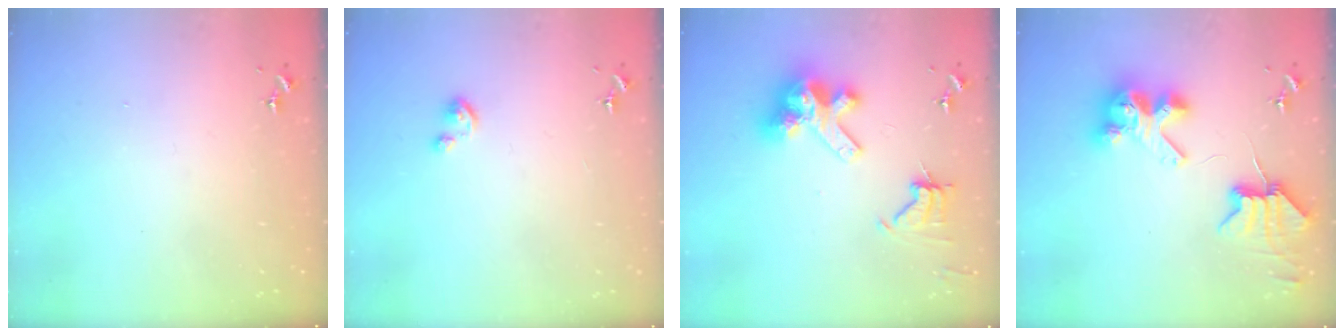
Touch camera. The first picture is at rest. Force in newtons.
{"total": 2.4, "press": 2.4, "slide": 0.2}
{"total": 14.8, "press": 14.7, "slide": 1.8}
{"total": 8.5, "press": 8.4, "slide": 1.3}